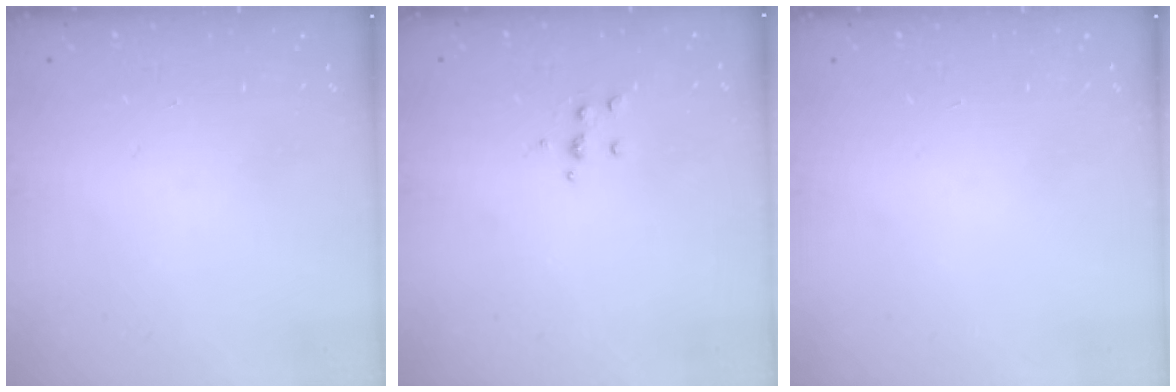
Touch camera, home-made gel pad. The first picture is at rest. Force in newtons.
{"total": 4.0, "press": 3.9, "slide": 0.9}
{"total": 0.0}